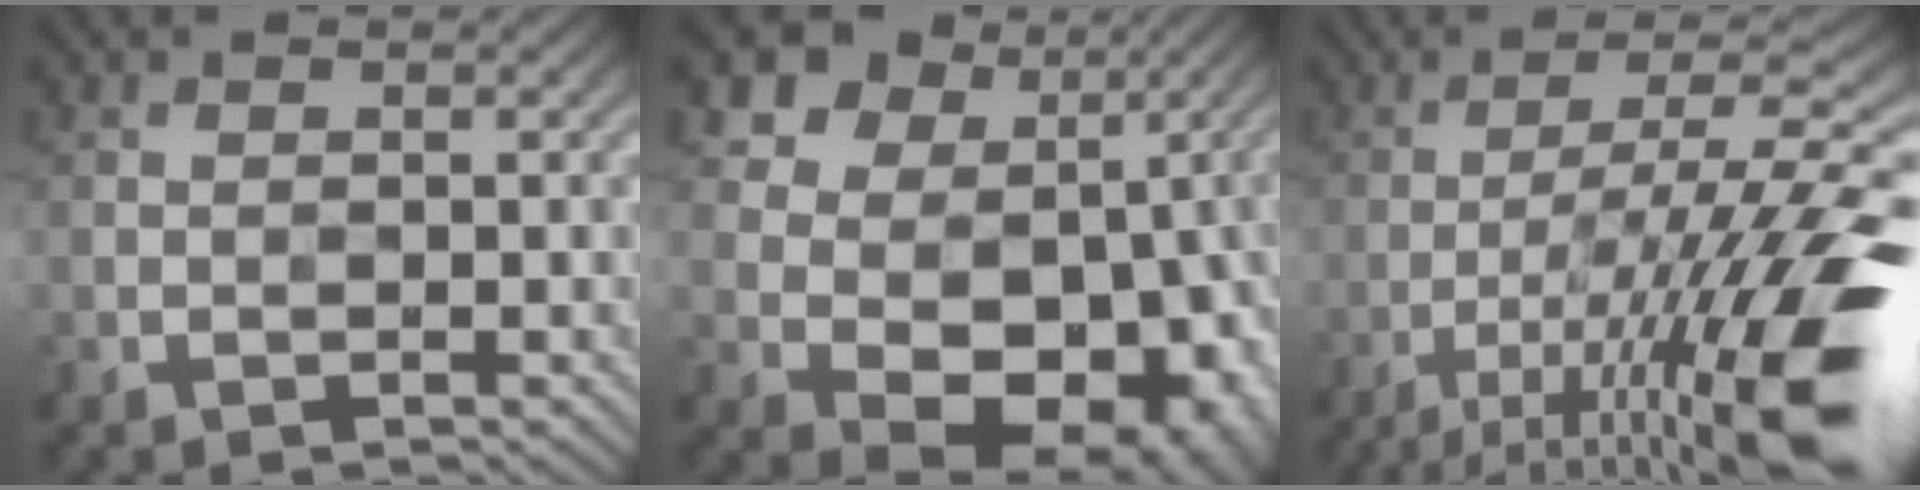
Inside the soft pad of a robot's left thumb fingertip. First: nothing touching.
{"total": 14.9, "force": [3.4, 12.1, 8.1], "torque": [-0.122, 0.014, 0.074]}
{"total": 16.0, "force": [-8.3, 2.3, 13.4], "torque": [-0.207, 0.010, -0.143]}